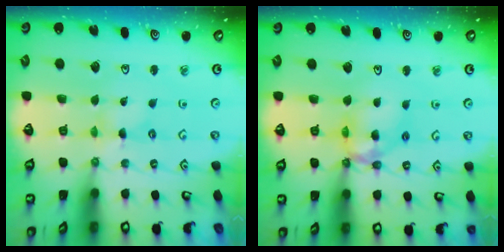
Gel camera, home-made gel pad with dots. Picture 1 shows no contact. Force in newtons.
{"total": 12.0, "press": 12.0, "slide": 1.0}